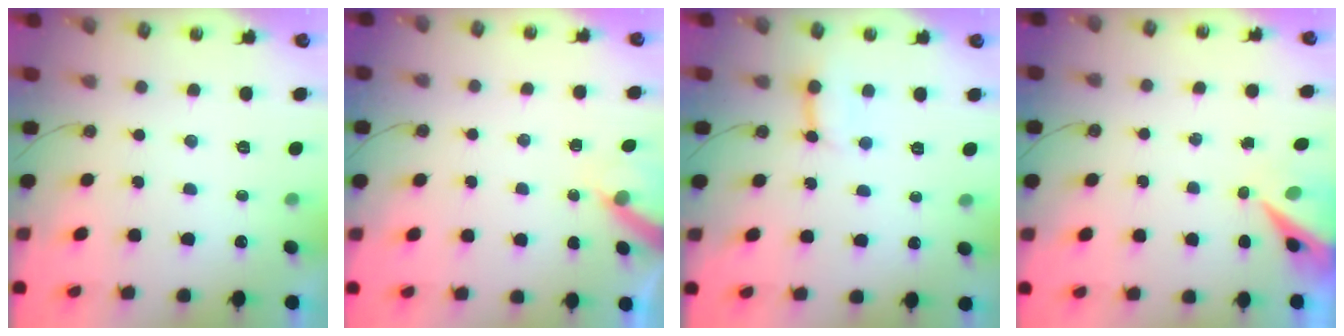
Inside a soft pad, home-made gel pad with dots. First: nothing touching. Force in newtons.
{"total": 6.2, "press": 6.2, "slide": 0.6}
{"total": 4.9, "press": 4.9, "slide": 0.6}
{"total": 8.2, "press": 8.1, "slide": 0.8}